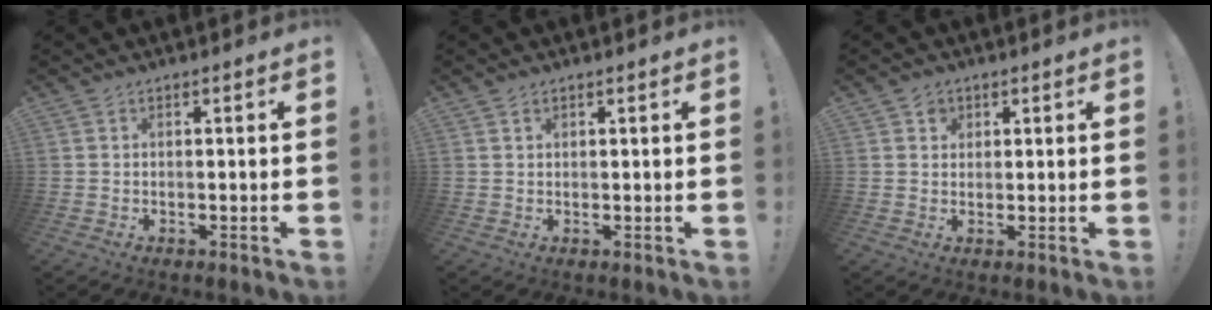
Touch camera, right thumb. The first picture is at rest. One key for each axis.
{"total": 1.1, "fx": 0.9, "fy": 0.5, "fz": 0.3, "tx": -0.006, "ty": -0.001, "tz": 0.018}
{"total": 2.3, "fx": 1.2, "fy": 2.0, "fz": 0.4, "tx": 0.003, "ty": -0.007, "tz": 0.018}